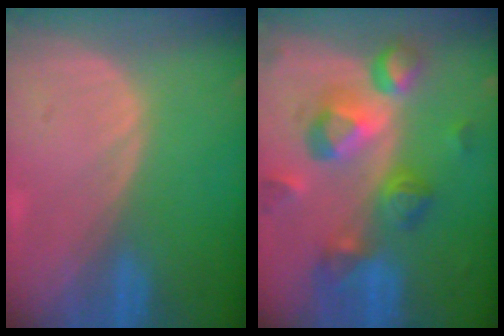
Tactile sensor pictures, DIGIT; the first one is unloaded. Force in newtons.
{"total": 10.3, "press": 9.3, "slide": 4.6}